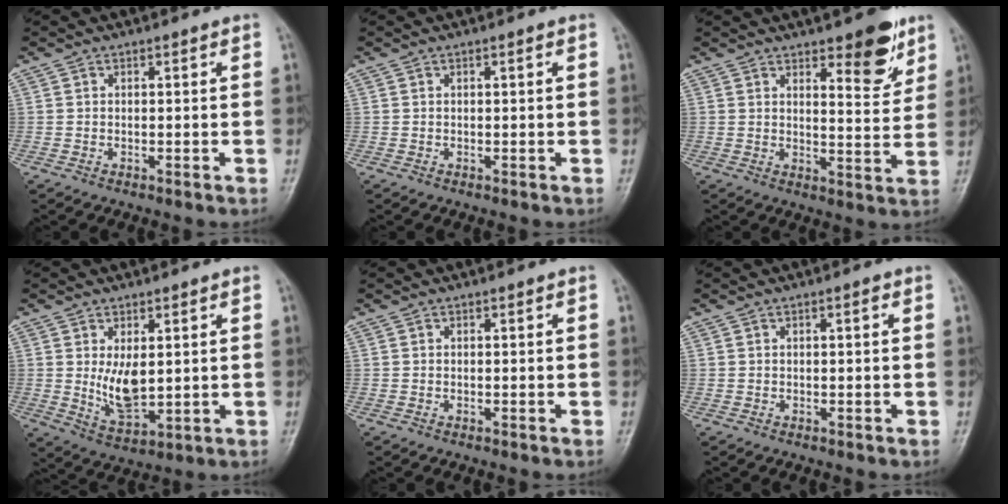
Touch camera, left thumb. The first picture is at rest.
{"total": 0.5, "force": [0.2, 0.1, 0.5], "torque": [-0.008, 0.001, 0.002]}
{"total": 9.1, "force": [5.7, 3.2, 6.3], "torque": [-0.060, -0.038, 0.078]}
{"total": 7.5, "force": [1.2, 4.0, 6.3], "torque": [-0.099, -0.025, 0.035]}
{"total": 0.0}
{"total": 1.1, "force": [0.4, 0.3, 0.9], "torque": [-0.015, 0.002, 0.005]}